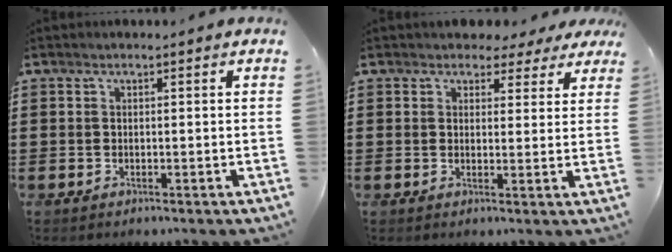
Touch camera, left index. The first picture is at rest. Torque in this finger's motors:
{"motor_torque": [1.81, -0.33, 0.67, 0.01]}